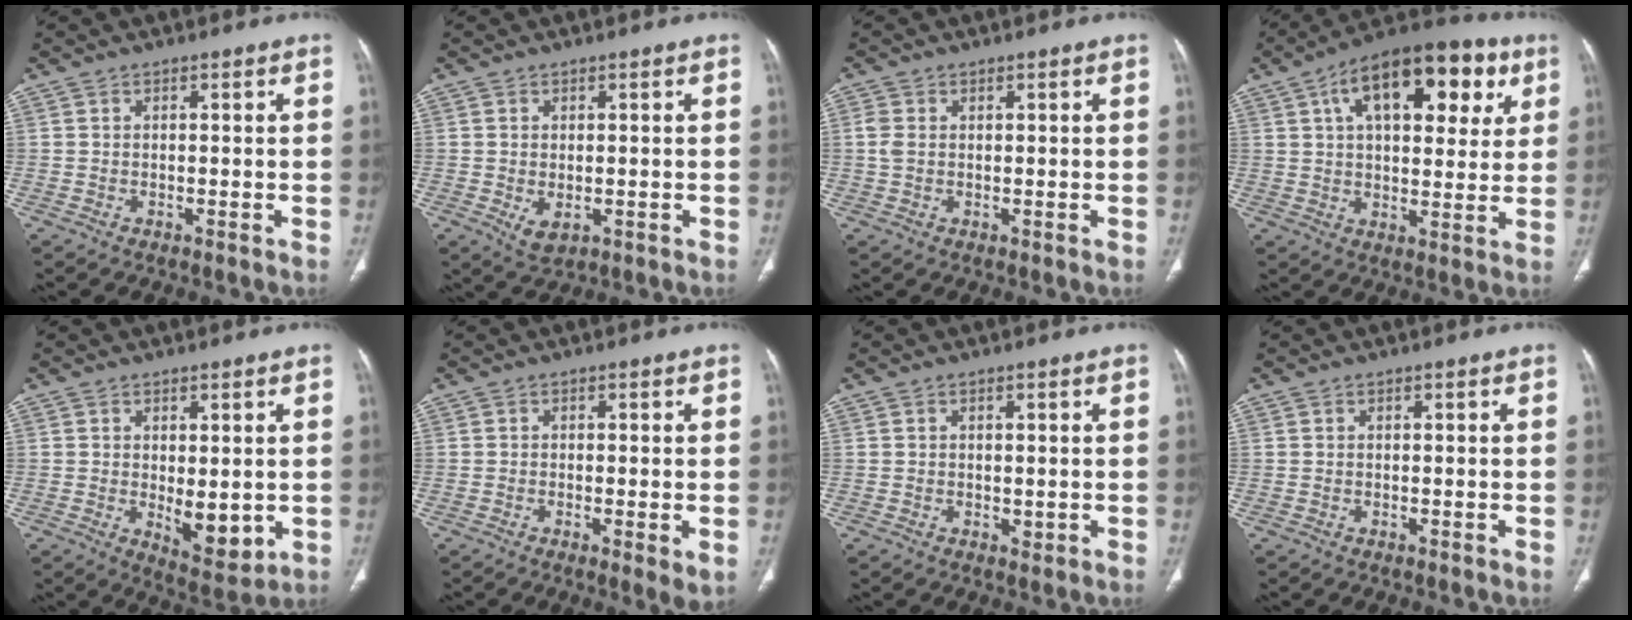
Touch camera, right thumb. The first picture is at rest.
{"total": 3.3, "force": [-0.6, 2.0, 2.5], "torque": [-0.043, -0.007, 0.002]}
{"total": 2.3, "force": [0.4, 1.7, 1.5], "torque": [-0.041, 0.003, 0.009]}
{"total": 21.2, "force": [8.3, 10.8, 16.3], "torque": [-0.209, 0.008, 0.123]}
{"total": 7.1, "force": [-0.5, 3.4, 6.3], "torque": [-0.072, -0.020, 0.008]}
{"total": 3.4, "force": [-0.7, 0.8, 3.2], "torque": [-0.057, -0.013, -0.014]}
{"total": 0.9, "force": [0.1, 0.7, 0.6], "torque": [-0.007, -0.003, 0.004]}
{"total": 0.0}